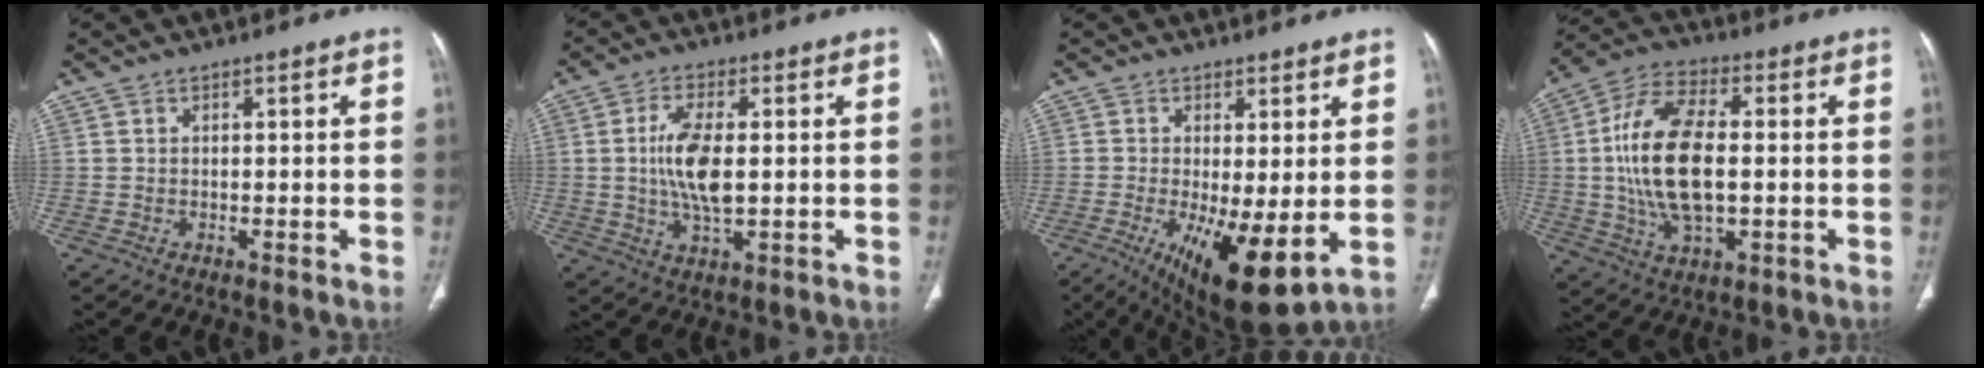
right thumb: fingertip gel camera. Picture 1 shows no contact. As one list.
[{"total": 9.2, "force": [0.3, 3.7, 8.4], "torque": [-0.176, -0.007, 0.008]}, {"total": 13.0, "force": [-2.9, 4.3, 11.9], "torque": [-0.197, -0.027, -0.033]}, {"total": 17.6, "force": [-0.1, 8.7, 15.3], "torque": [-0.301, 0.012, -0.002]}]